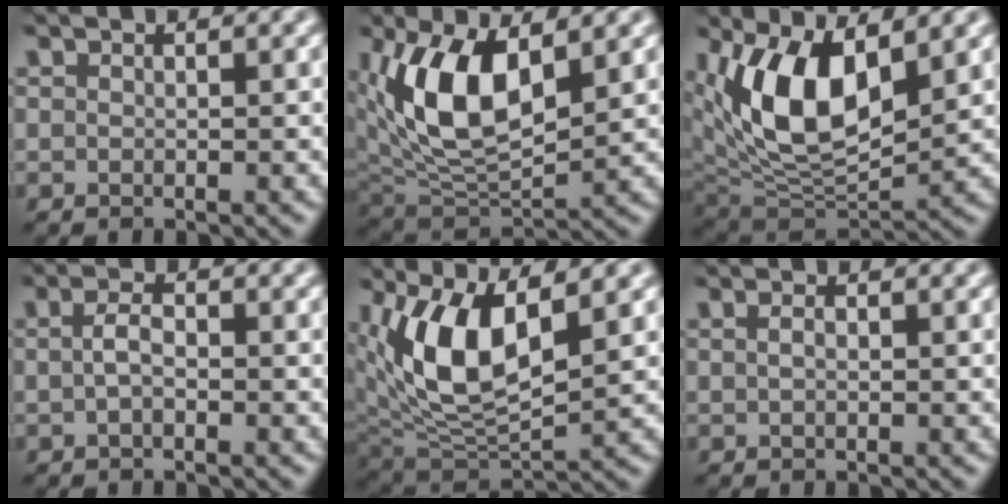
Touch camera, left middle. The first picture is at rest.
{"total": 8.6, "force": [2.6, 4.3, 7.0], "torque": [-0.144, -0.008, 0.048]}
{"total": 9.5, "force": [3.0, 4.8, 7.7], "torque": [-0.150, -0.018, 0.053]}
{"total": 1.7, "force": [-0.2, 0.8, 1.5], "torque": [-0.033, 0.005, -0.008]}
{"total": 8.4, "force": [2.6, 3.9, 7.0], "torque": [-0.150, -0.014, 0.050]}
{"total": 0.9, "force": [0.2, 0.5, 0.7], "torque": [-0.011, -0.006, 0.002]}